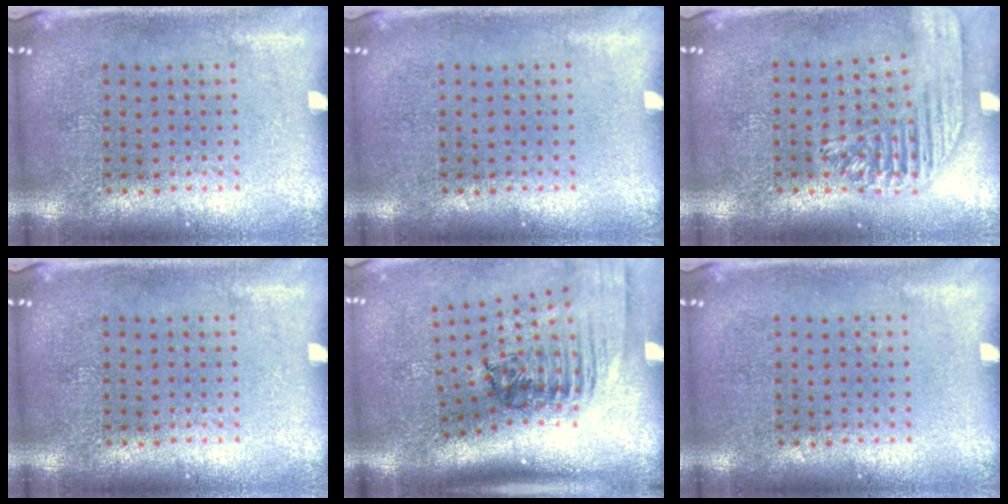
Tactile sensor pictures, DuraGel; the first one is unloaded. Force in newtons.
{"total": 0.0}
{"total": 1.7, "press": 1.5, "slide": 0.7}
{"total": 0.0}
{"total": 2.6, "press": 1.7, "slide": 1.9}
{"total": 0.0}